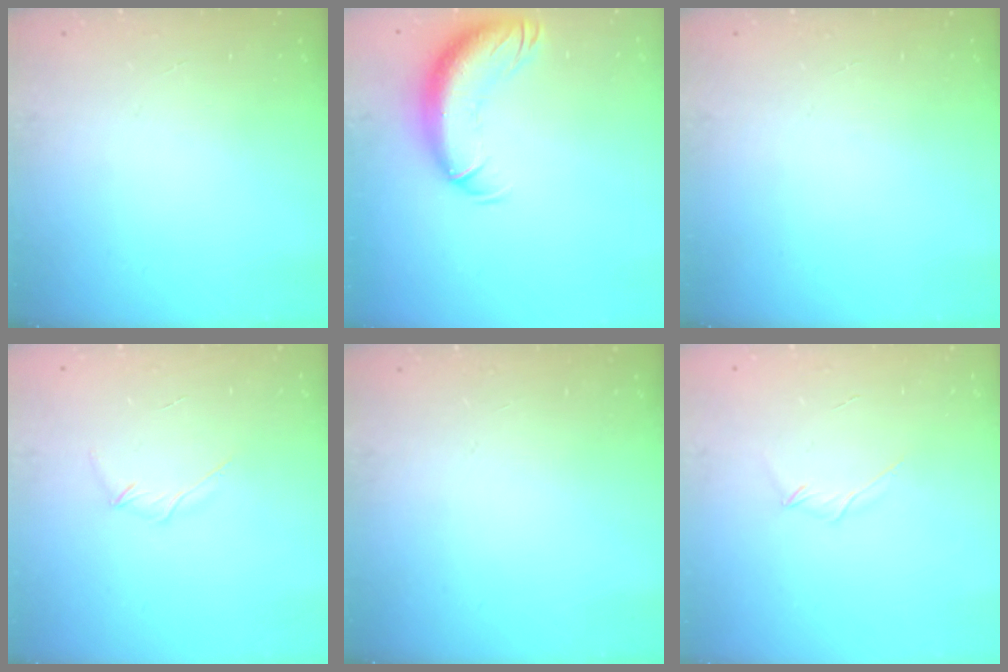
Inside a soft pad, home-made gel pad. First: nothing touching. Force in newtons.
{"total": 14.3, "press": 13.9, "slide": 3.2}
{"total": 0.0}
{"total": 4.1, "press": 4.0, "slide": 1.0}
{"total": 0.0}
{"total": 2.6, "press": 2.5, "slide": 0.8}